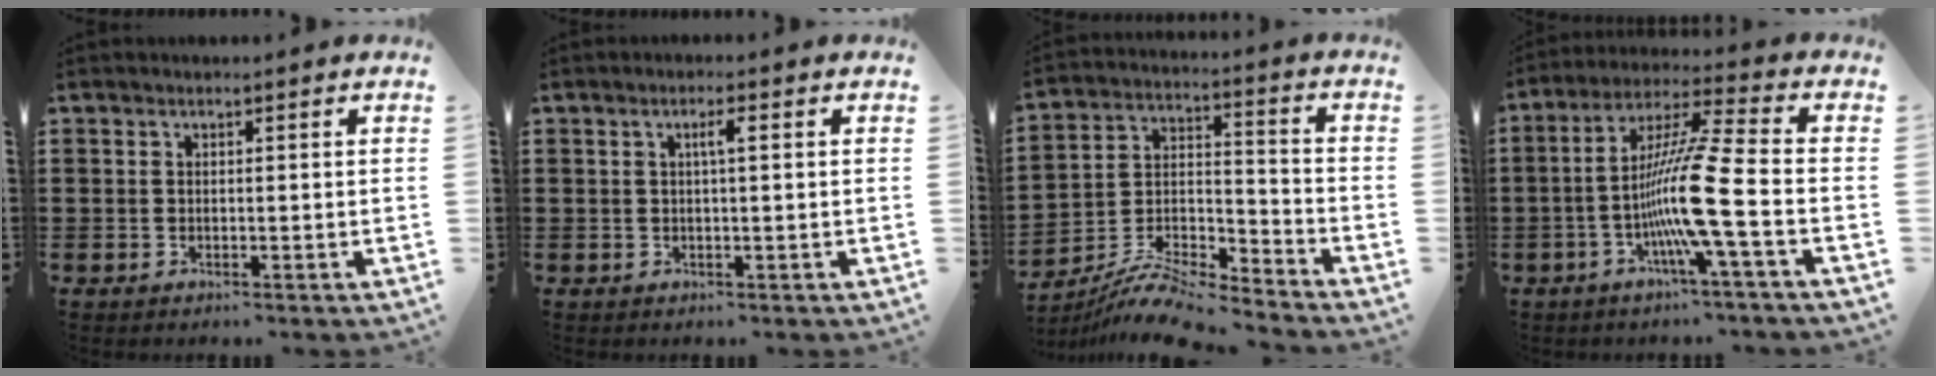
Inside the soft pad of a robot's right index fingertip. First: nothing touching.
{"total": 1.9, "force": [0.4, 0.2, 1.9], "torque": [-0.037, 0.002, 0.005]}
{"total": 10.4, "force": [-9.9, 1.0, 3.0], "torque": [-0.051, 0.022, -0.198]}
{"total": 12.2, "force": [-3.8, -0.5, 11.5], "torque": [-0.241, -0.015, -0.084]}